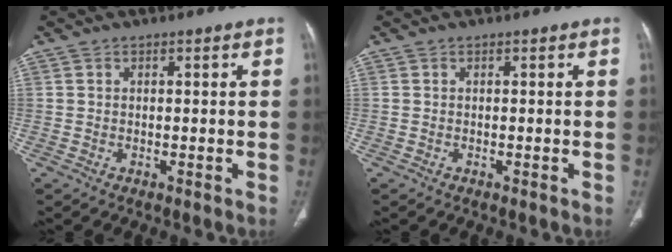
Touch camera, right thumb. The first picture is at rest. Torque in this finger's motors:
{"motor_torque": [-0.06, 0.31, 0.48, -0.37, 0.01]}